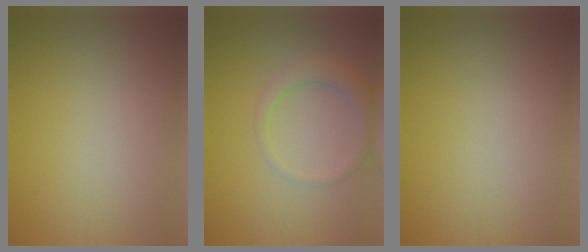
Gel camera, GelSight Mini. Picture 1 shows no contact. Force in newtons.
{"total": 2.4, "press": 2.4, "slide": 0.2}
{"total": 0.0}